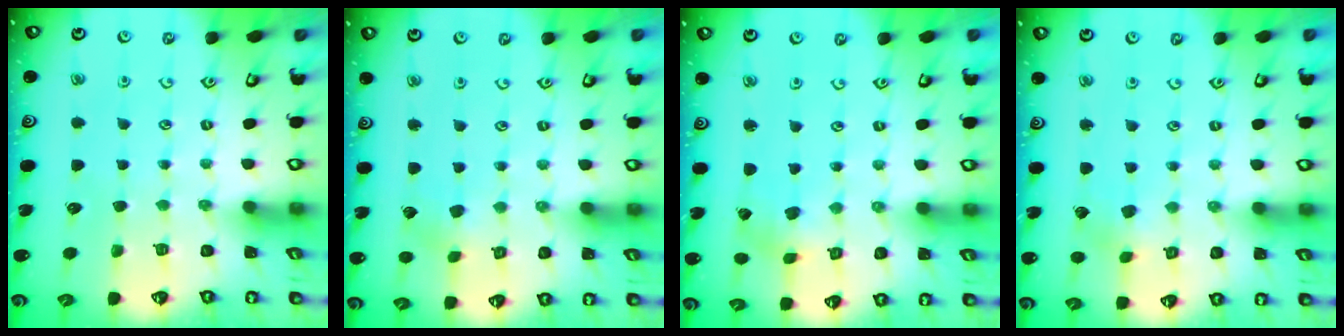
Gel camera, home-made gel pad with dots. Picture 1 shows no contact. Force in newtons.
{"total": 2.5, "press": 2.4, "slide": 0.8}
{"total": 1.4, "press": 1.4, "slide": 0.1}
{"total": 2.5, "press": 2.4, "slide": 0.2}